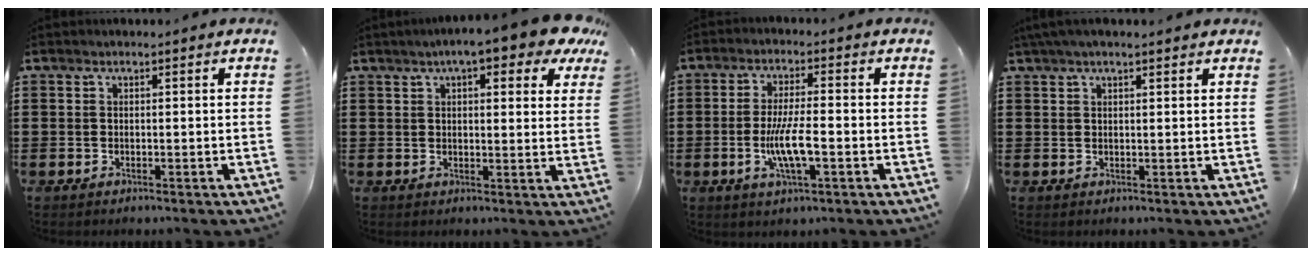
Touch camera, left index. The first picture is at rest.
{"total": 7.1, "force": [5.2, 1.1, 4.8], "torque": [-0.083, -0.012, 0.085]}
{"total": 6.8, "force": [-1.6, 1.3, 6.5], "torque": [-0.129, -0.007, -0.033]}
{"total": 2.4, "force": [1.8, 0.3, 1.5], "torque": [-0.033, 0.004, 0.033]}